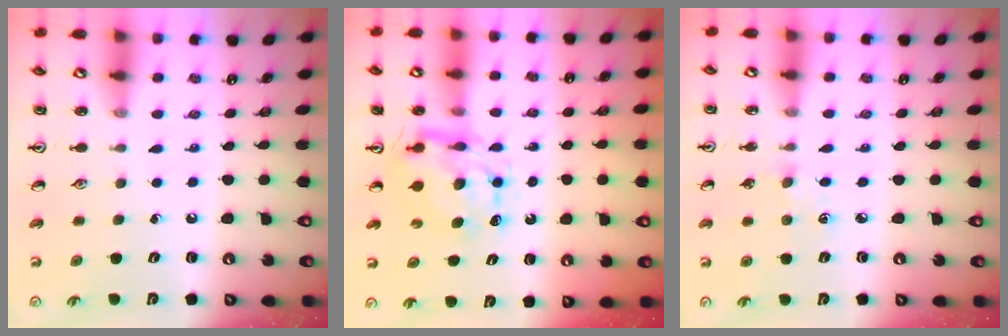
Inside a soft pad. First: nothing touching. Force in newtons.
{"total": 8.6, "press": 8.5, "slide": 0.7}
{"total": 4.3, "press": 4.3, "slide": 0.5}